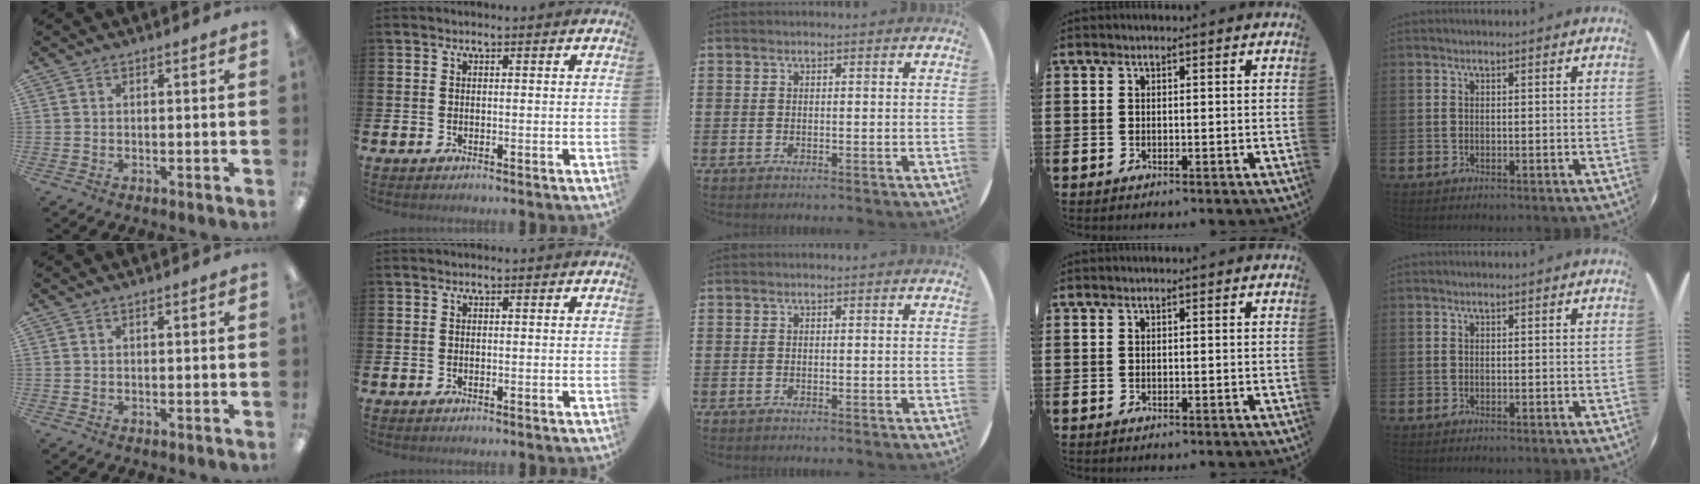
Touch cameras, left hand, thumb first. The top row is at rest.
{}